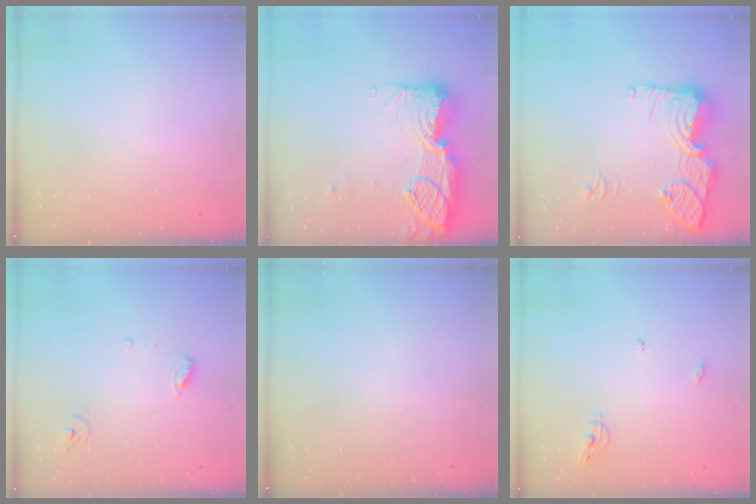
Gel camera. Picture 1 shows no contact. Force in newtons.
{"total": 21.5, "press": 20.4, "slide": 6.7}
{"total": 15.6, "press": 15.6, "slide": 1.3}
{"total": 3.6, "press": 3.6, "slide": 0.3}
{"total": 0.0}
{"total": 5.4, "press": 5.4, "slide": 0.4}